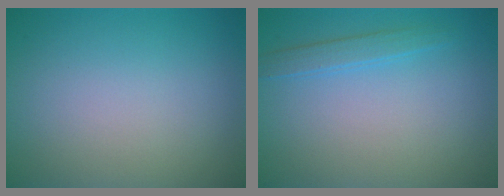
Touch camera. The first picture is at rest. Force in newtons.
{"total": 1.5, "press": 1.5, "slide": 0.0}